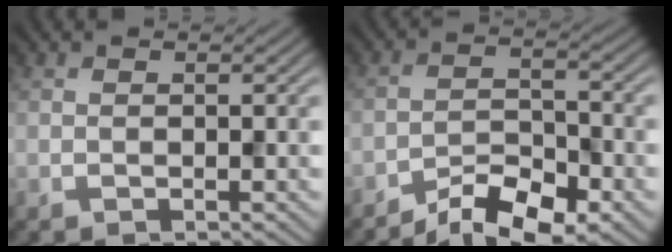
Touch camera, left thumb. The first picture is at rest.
{"total": 7.4, "force": [-5.8, 2.3, 4.1], "torque": [-0.070, 0.001, -0.107]}